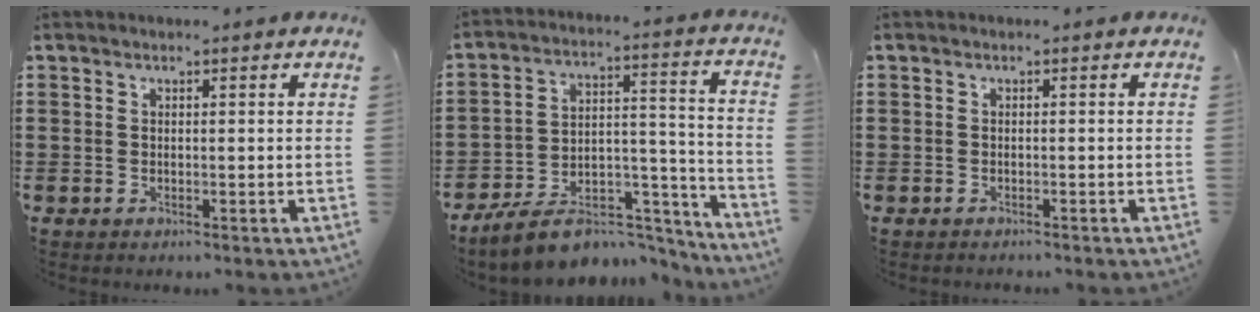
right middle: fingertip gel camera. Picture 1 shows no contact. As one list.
[{"total": 9.0, "force": [-7.3, 3.3, 4.1], "torque": [-0.069, 0.018, -0.134]}, {"total": 0.6, "force": [-0.6, 0.2, -0.1], "torque": [0.000, 0.001, -0.012]}]